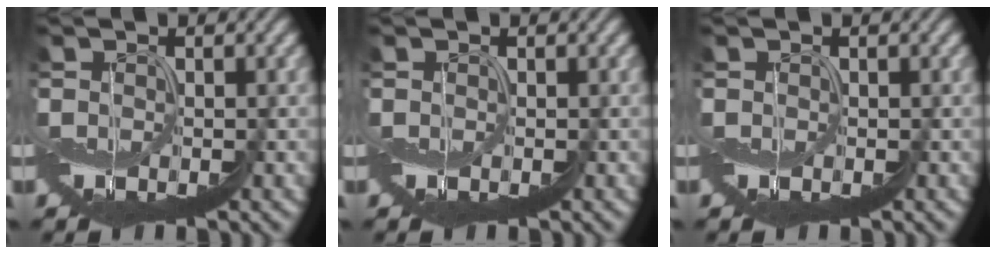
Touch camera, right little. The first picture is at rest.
{"total": 0.0}
{"total": 0.0}